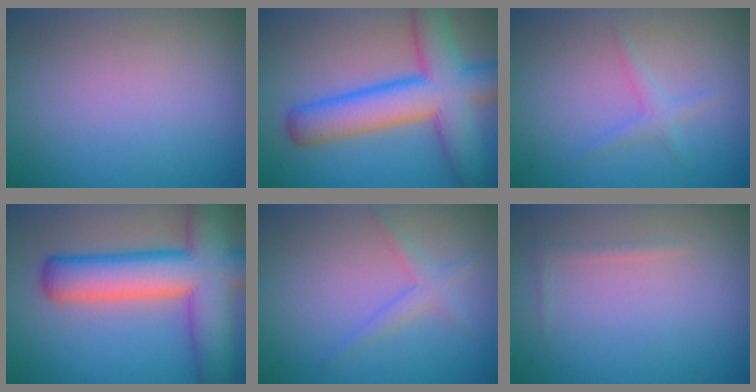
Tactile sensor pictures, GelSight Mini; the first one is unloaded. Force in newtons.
{"total": 9.9, "press": 9.9, "slide": 0.4}
{"total": 1.4, "press": 1.4, "slide": 0.0}
{"total": 11.5, "press": 11.5, "slide": 0.5}
{"total": 1.8, "press": 1.8, "slide": 0.1}
{"total": 0.7, "press": 0.7, "slide": 0.0}